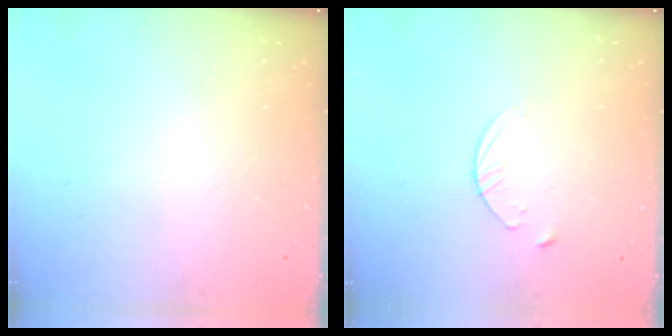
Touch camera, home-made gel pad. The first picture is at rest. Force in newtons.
{"total": 3.1, "press": 3.1, "slide": 0.3}